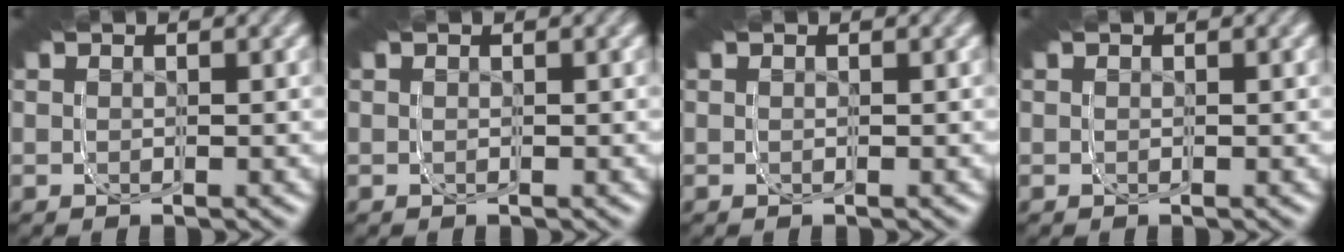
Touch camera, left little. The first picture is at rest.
{"total": 0.0}
{"total": 0.0}
{"total": 0.0}